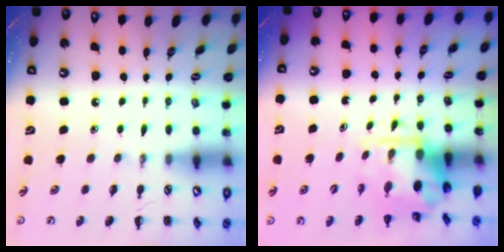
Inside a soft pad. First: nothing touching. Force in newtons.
{"total": 3.7, "press": 3.6, "slide": 0.9}